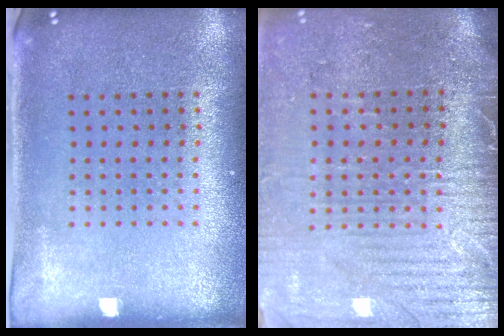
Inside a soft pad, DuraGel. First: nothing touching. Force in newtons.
{"total": 3.7, "press": 3.4, "slide": 1.5}